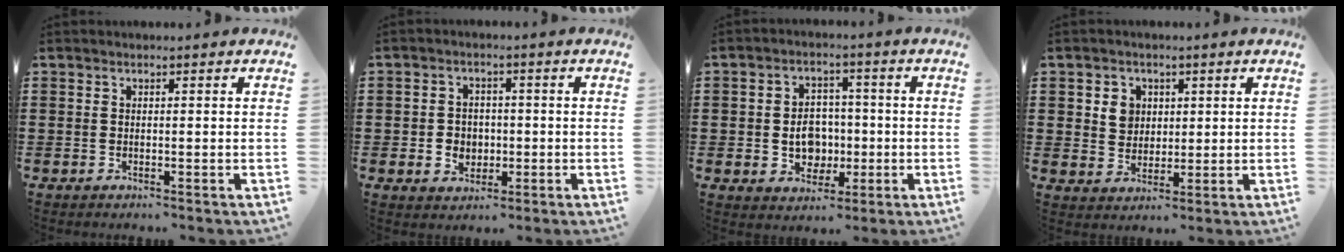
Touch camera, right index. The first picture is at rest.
{"total": 3.3, "force": [-0.6, 3.0, 1.4], "torque": [-0.030, 0.002, -0.017]}
{"total": 6.0, "force": [-0.7, 5.1, 3.2], "torque": [-0.055, 0.006, -0.013]}
{"total": 4.0, "force": [1.2, 3.5, 1.3], "torque": [-0.032, 0.008, 0.019]}